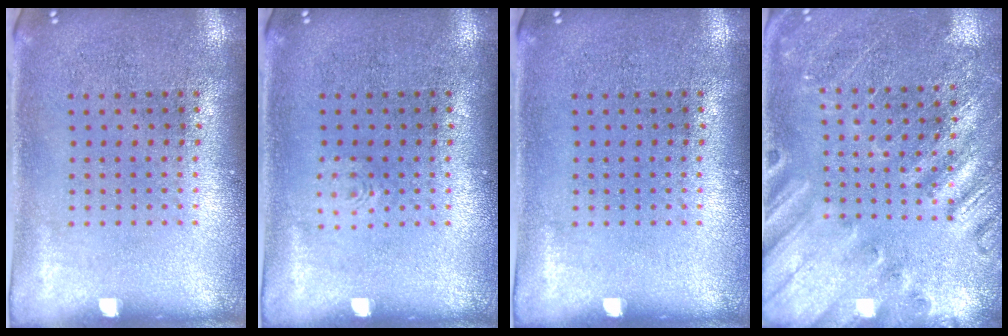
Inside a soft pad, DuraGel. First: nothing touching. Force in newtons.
{"total": 0.6, "press": 0.6, "slide": 0.1}
{"total": 0.0}
{"total": 2.3, "press": 2.3, "slide": 0.3}